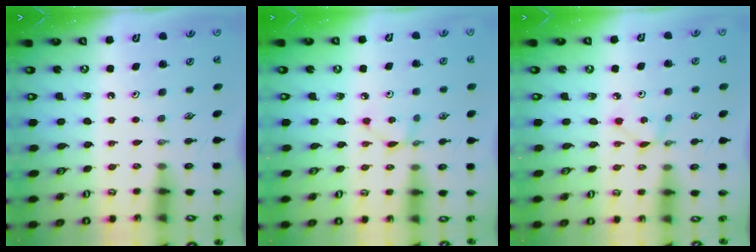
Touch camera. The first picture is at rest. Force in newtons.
{"total": 2.9, "press": 2.9, "slide": 0.1}
{"total": 1.7, "press": 1.7, "slide": 0.1}